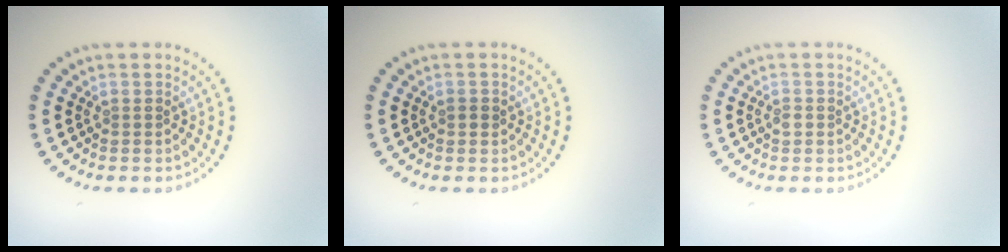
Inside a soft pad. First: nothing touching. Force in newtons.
{"total": 0.8, "press": 0.8, "slide": 0.1}
{"total": 0.7, "press": 0.6, "slide": 0.4}